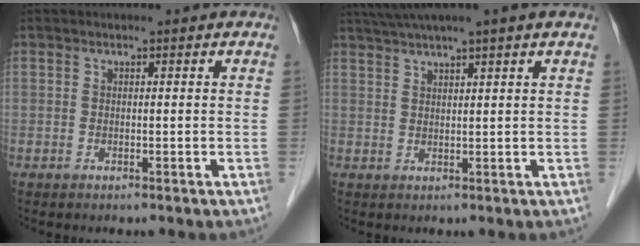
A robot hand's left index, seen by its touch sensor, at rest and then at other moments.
{"total": 6.8, "force": [5.3, -1.2, 4.0], "torque": [-0.066, 0.032, 0.086]}